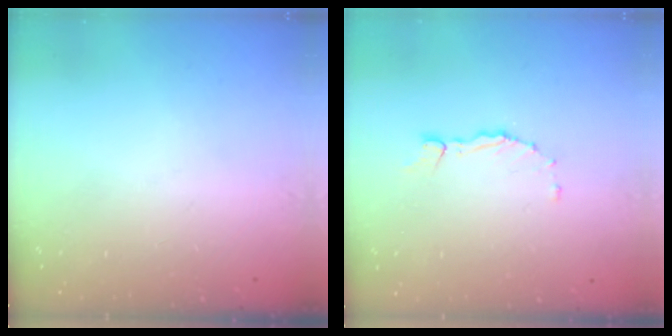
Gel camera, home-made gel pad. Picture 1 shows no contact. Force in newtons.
{"total": 2.2, "press": 2.2, "slide": 0.3}